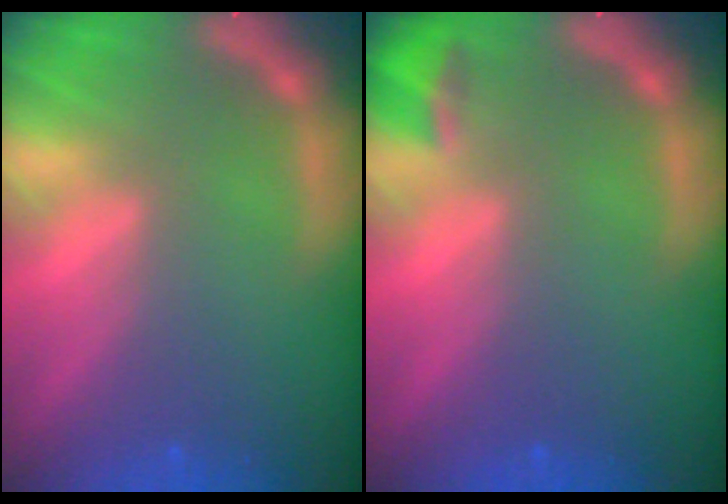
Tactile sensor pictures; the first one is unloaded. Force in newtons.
{"total": 1.9}